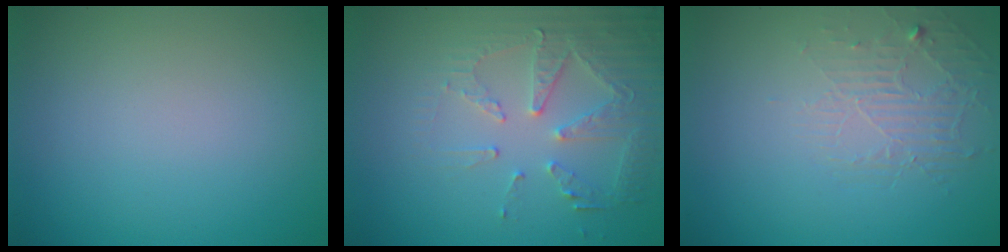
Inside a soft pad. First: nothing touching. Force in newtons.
{"total": 5.2, "press": 3.8, "slide": 3.5}
{"total": 1.8, "press": 0.8, "slide": 1.6}